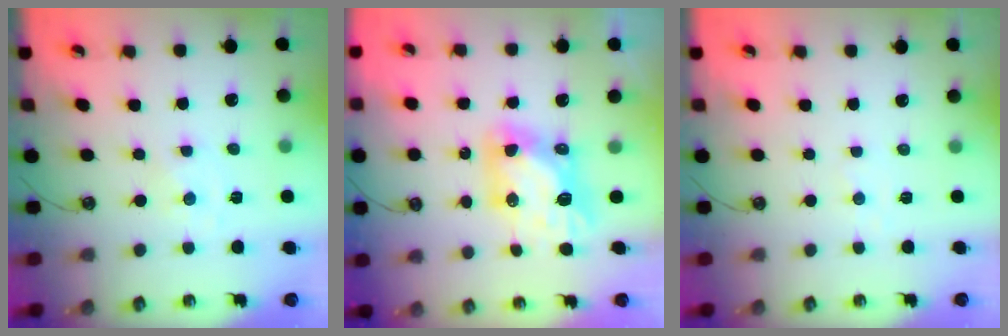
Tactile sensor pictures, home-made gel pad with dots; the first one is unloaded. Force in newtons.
{"total": 9.4, "press": 9.3, "slide": 1.5}
{"total": 1.4, "press": 1.4, "slide": 0.2}